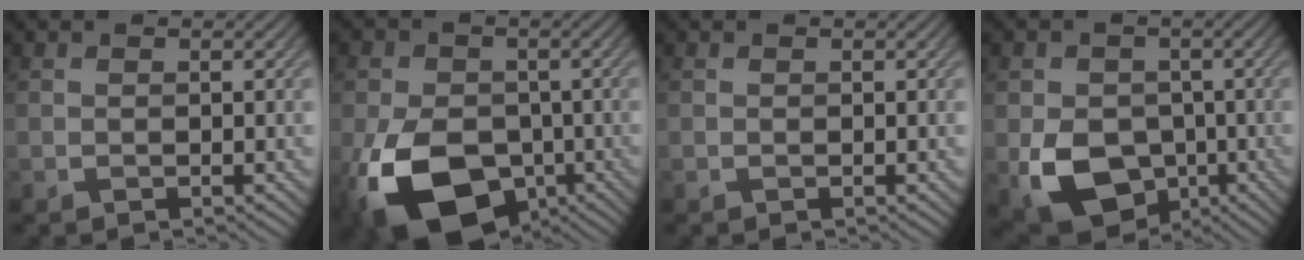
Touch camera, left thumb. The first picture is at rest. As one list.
[{"total": 15.5, "force": [-5.9, 10.3, 10.0], "torque": [-0.210, -0.042, -0.100]}, {"total": 0.0}, {"total": 10.4, "force": [-3.2, 7.7, 6.2], "torque": [-0.122, -0.028, -0.061]}]